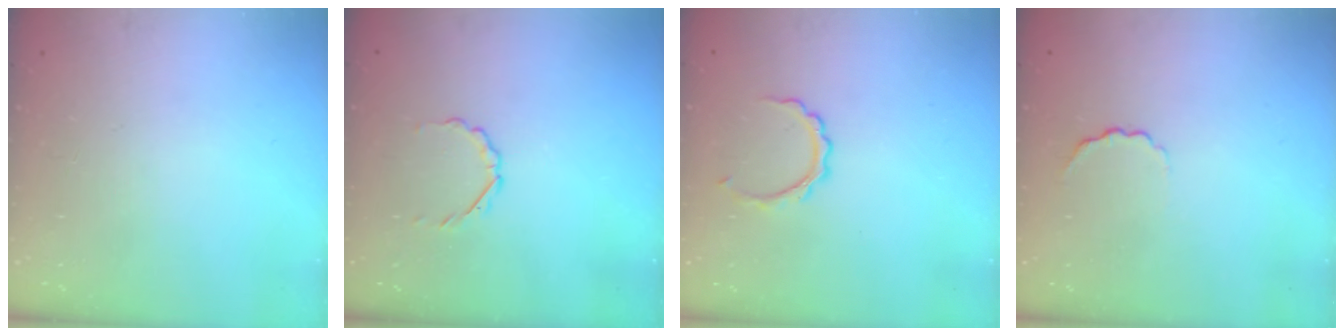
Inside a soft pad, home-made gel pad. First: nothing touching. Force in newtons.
{"total": 2.3, "press": 2.1, "slide": 0.8}
{"total": 4.9, "press": 4.9, "slide": 0.5}
{"total": 2.1, "press": 2.0, "slide": 0.8}